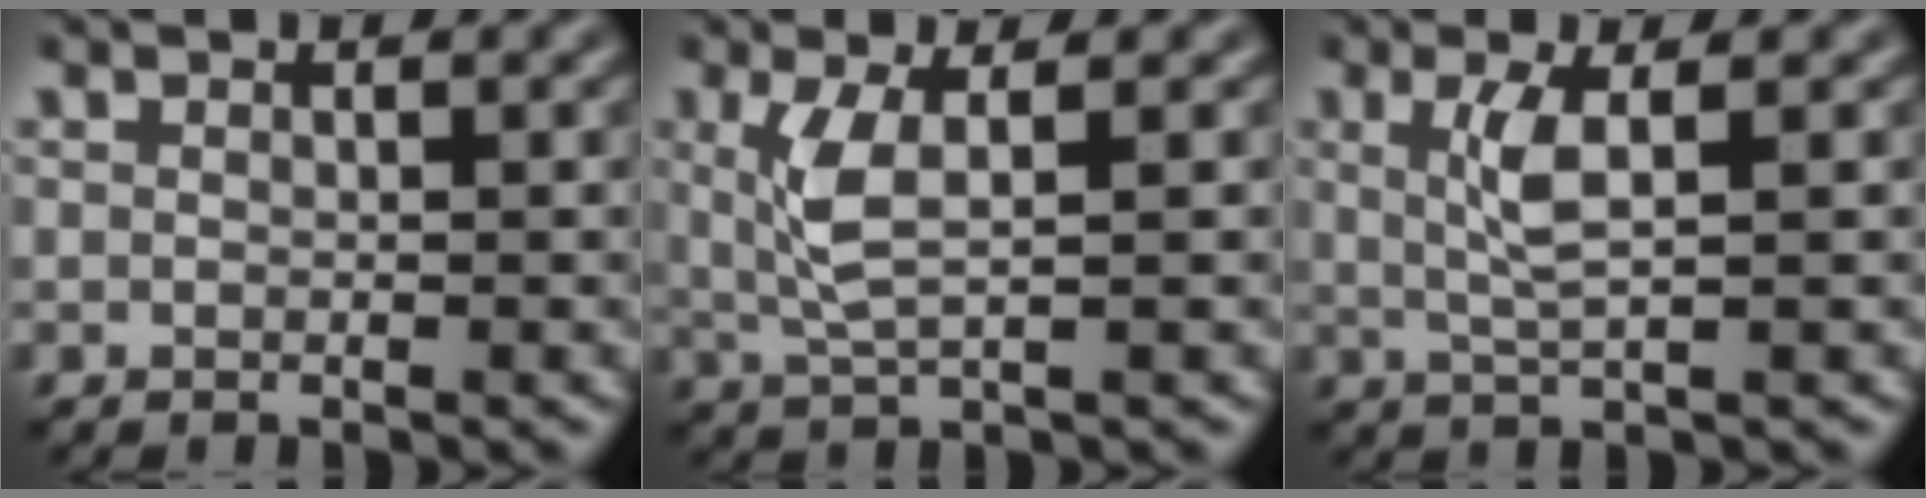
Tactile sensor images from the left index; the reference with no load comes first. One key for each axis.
{"total": 3.0, "fx": 0.1, "fy": 0.7, "fz": 2.9, "tx": -0.066, "ty": -0.001, "tz": 0.015}
{"total": 2.5, "fx": 0.1, "fy": 0.4, "fz": 2.5, "tx": -0.052, "ty": 0.000, "tz": 0.011}